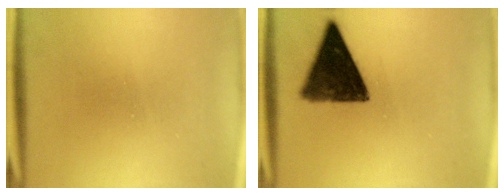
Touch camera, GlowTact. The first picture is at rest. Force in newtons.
{"total": 12.5}